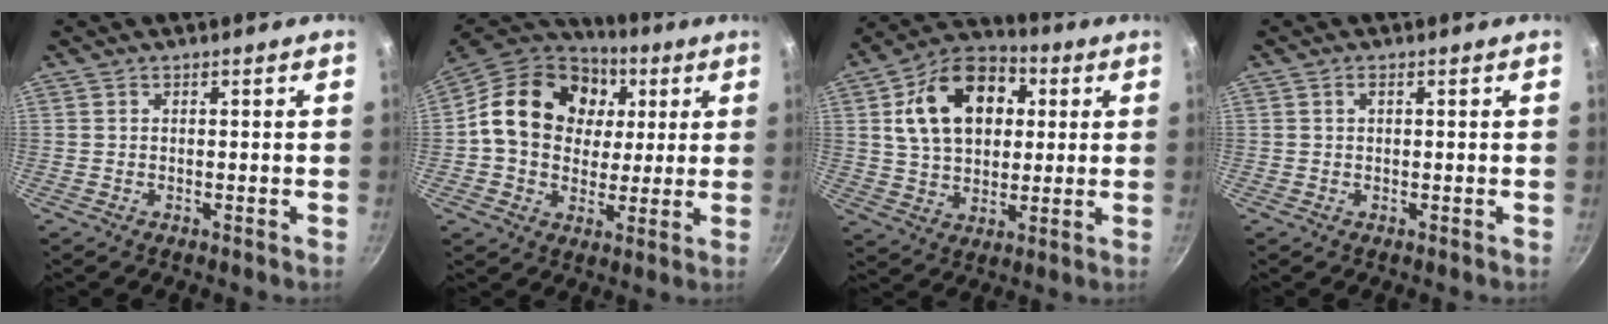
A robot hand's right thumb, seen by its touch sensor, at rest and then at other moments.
{"total": 20.3, "force": [4.1, 16.1, 11.6], "torque": [-0.186, 0.017, 0.057]}
{"total": 18.3, "force": [4.5, 12.8, 12.4], "torque": [-0.179, 0.016, 0.064]}
{"total": 0.9, "force": [0.3, 0.5, 0.7], "torque": [-0.012, 0.004, 0.005]}